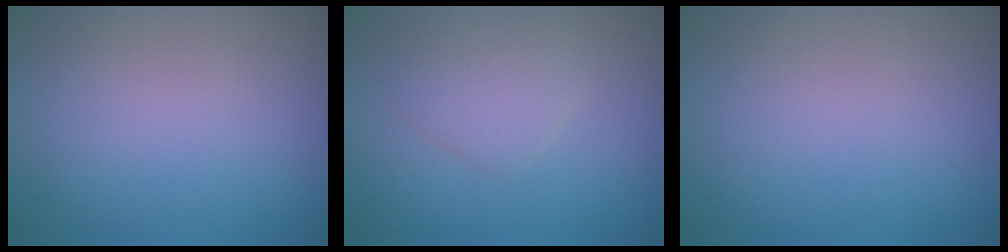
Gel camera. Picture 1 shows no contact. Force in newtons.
{"total": 2.2, "press": 2.2, "slide": 0.1}
{"total": 0.0}